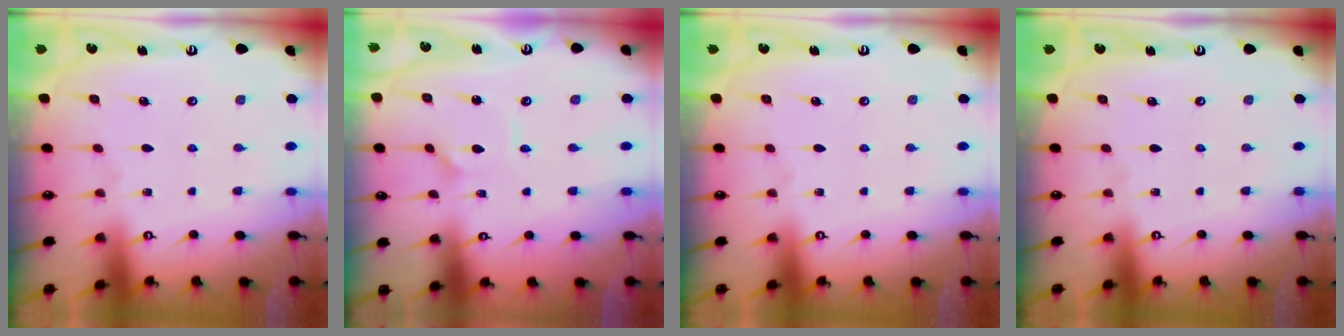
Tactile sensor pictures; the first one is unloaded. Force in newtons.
{"total": 2.9, "press": 2.8, "slide": 0.4}
{"total": 0.0}
{"total": 0.0}